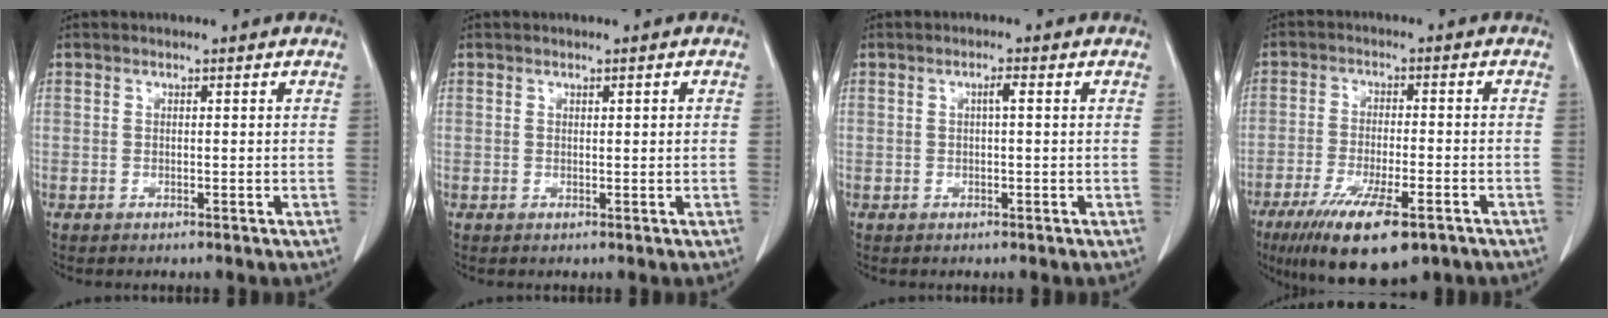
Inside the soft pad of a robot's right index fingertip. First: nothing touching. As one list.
[{"total": 0.7, "force": [0.2, 0.1, 0.7], "torque": [-0.013, 0.001, 0.004]}, {"total": 1.3, "force": [0.2, 0.1, 1.3], "torque": [-0.023, 0.004, 0.003]}, {"total": 13.4, "force": [-8.5, 3.2, 9.9], "torque": [-0.169, -0.029, -0.135]}]